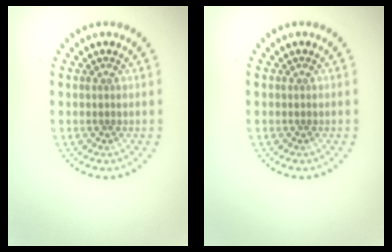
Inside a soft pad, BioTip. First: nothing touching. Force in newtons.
{"total": 0.0}